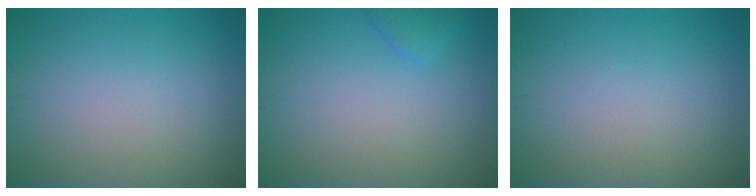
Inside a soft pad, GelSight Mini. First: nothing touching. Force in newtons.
{"total": 1.3, "press": 1.3, "slide": 0.1}
{"total": 0.0}